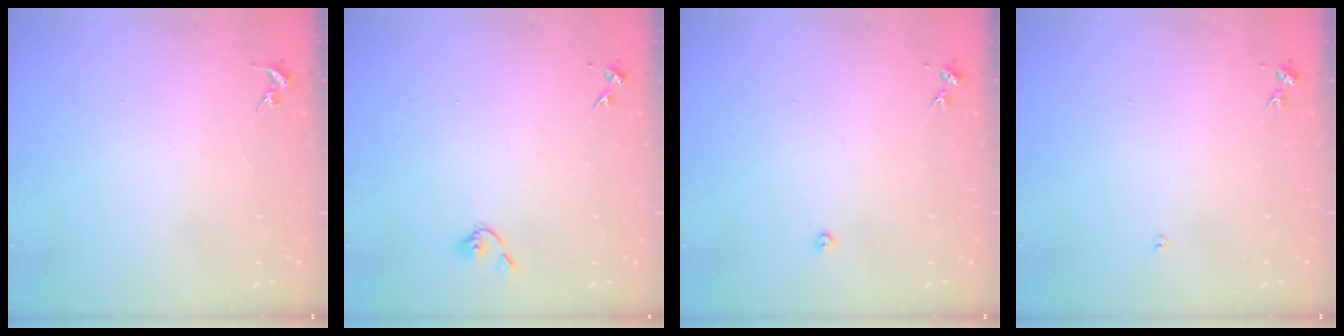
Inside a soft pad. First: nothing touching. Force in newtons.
{"total": 3.7, "press": 3.6, "slide": 0.6}
{"total": 3.0, "press": 3.0, "slide": 0.4}
{"total": 3.0, "press": 3.0, "slide": 0.4}